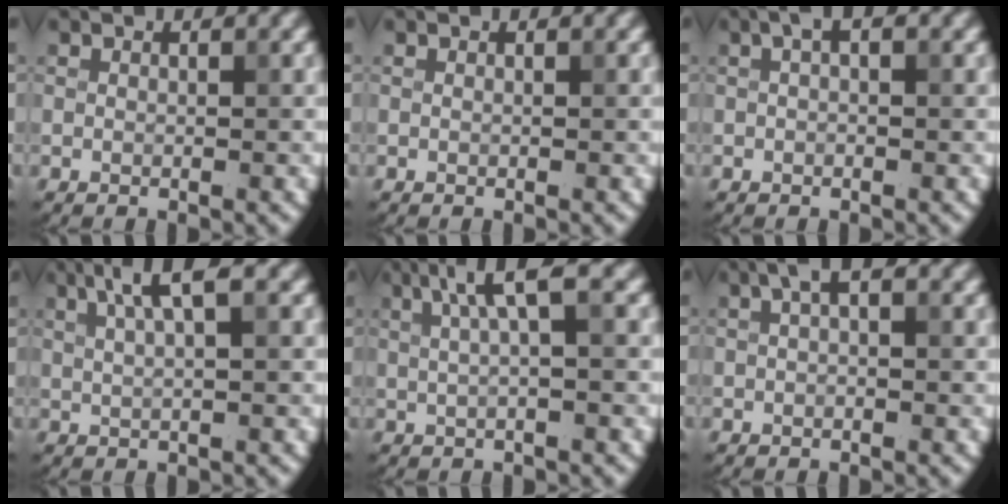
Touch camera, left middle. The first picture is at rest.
{"total": 0.0}
{"total": 1.4, "force": [0.4, 0.5, 1.2], "torque": [-0.022, 0.005, 0.005]}
{"total": 3.7, "force": [1.9, 0.8, 3.1], "torque": [-0.048, 0.005, 0.033]}
{"total": 4.2, "force": [1.6, 0.8, 3.8], "torque": [-0.061, 0.009, 0.026]}
{"total": 1.8, "force": [0.7, 0.6, 1.6], "torque": [-0.028, 0.007, 0.010]}